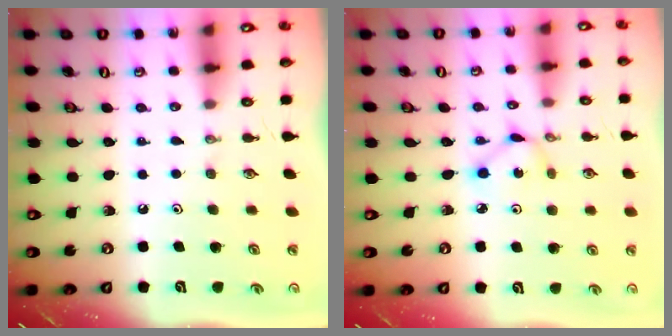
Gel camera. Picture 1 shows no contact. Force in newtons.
{"total": 2.3, "press": 2.3, "slide": 0.1}